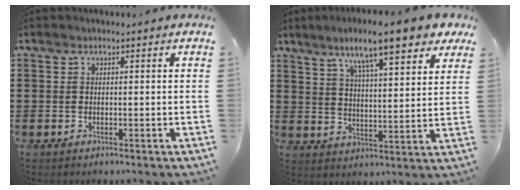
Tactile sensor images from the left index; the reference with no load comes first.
{"total": 10.5, "force": [7.9, 1.0, 6.8], "torque": [-0.130, -0.025, 0.129]}